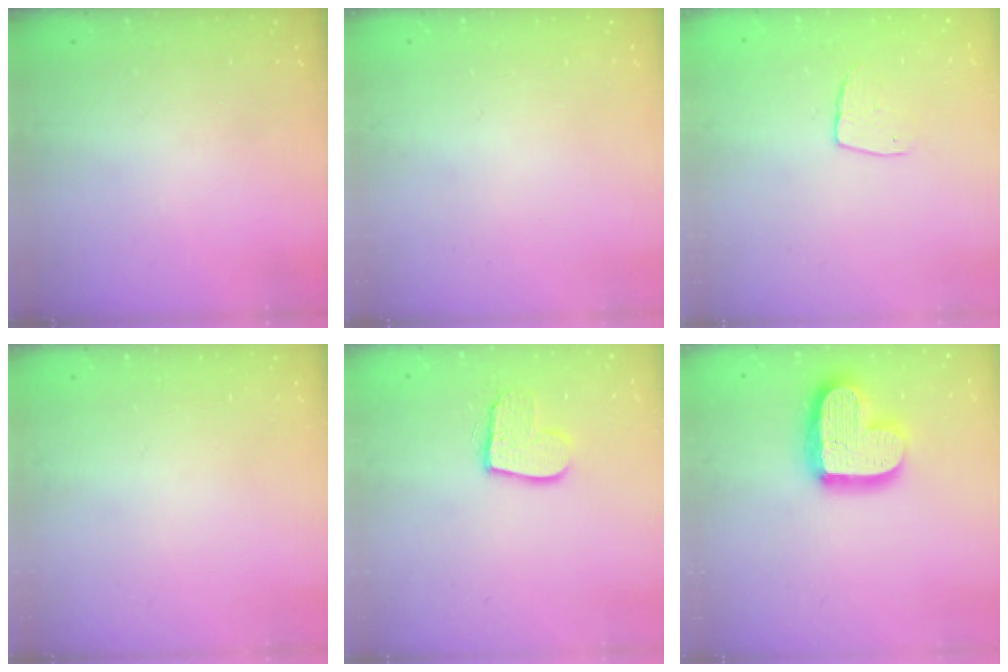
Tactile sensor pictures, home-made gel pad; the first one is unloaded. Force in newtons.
{"total": 0.0}
{"total": 6.0, "press": 6.0, "slide": 0.3}
{"total": 0.0}
{"total": 10.3, "press": 10.3, "slide": 0.8}
{"total": 17.7, "press": 17.7, "slide": 1.5}